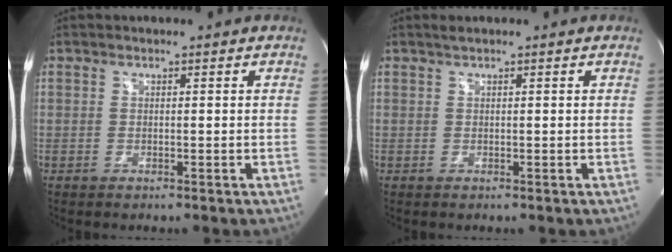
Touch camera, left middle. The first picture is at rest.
{"total": 0.6, "force": [0.5, -0.1, 0.4], "torque": [-0.013, 0.009, 0.012]}